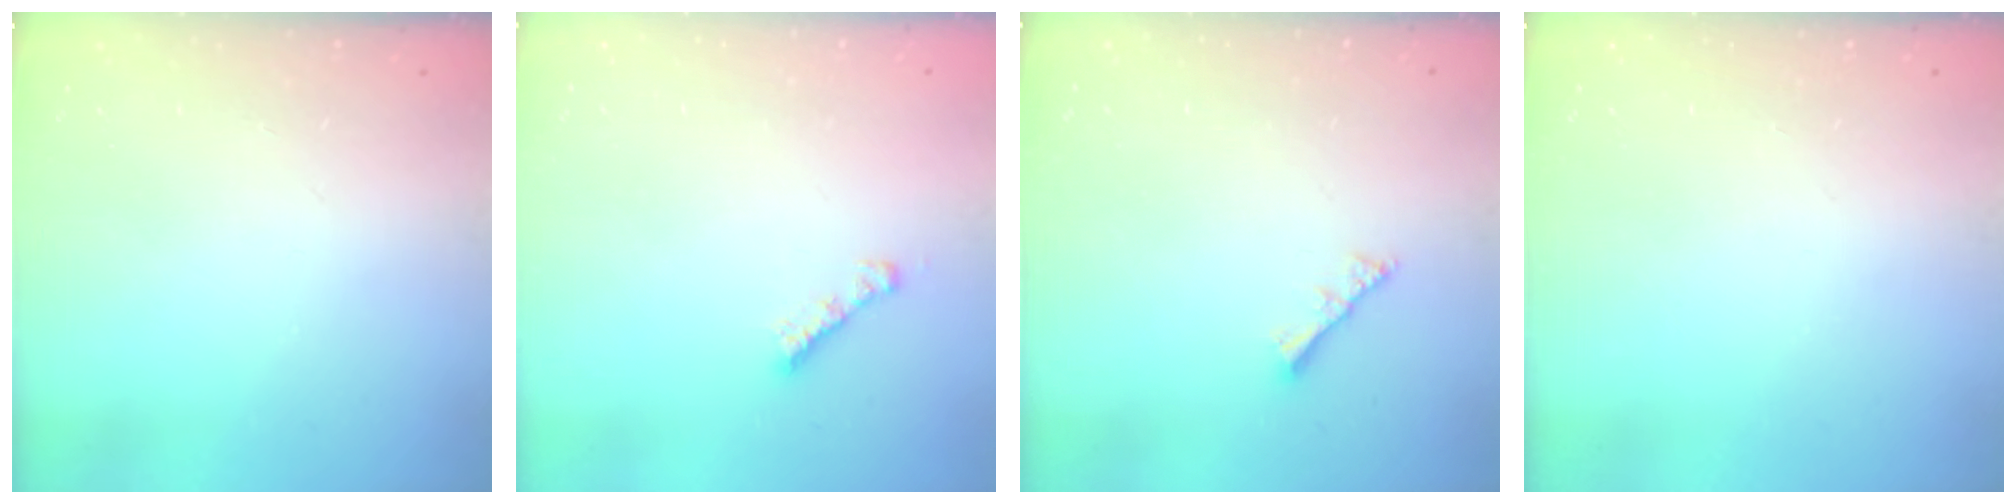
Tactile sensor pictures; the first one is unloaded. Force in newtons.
{"total": 2.3, "press": 2.3, "slide": 0.4}
{"total": 2.8, "press": 2.8, "slide": 0.6}
{"total": 0.0}